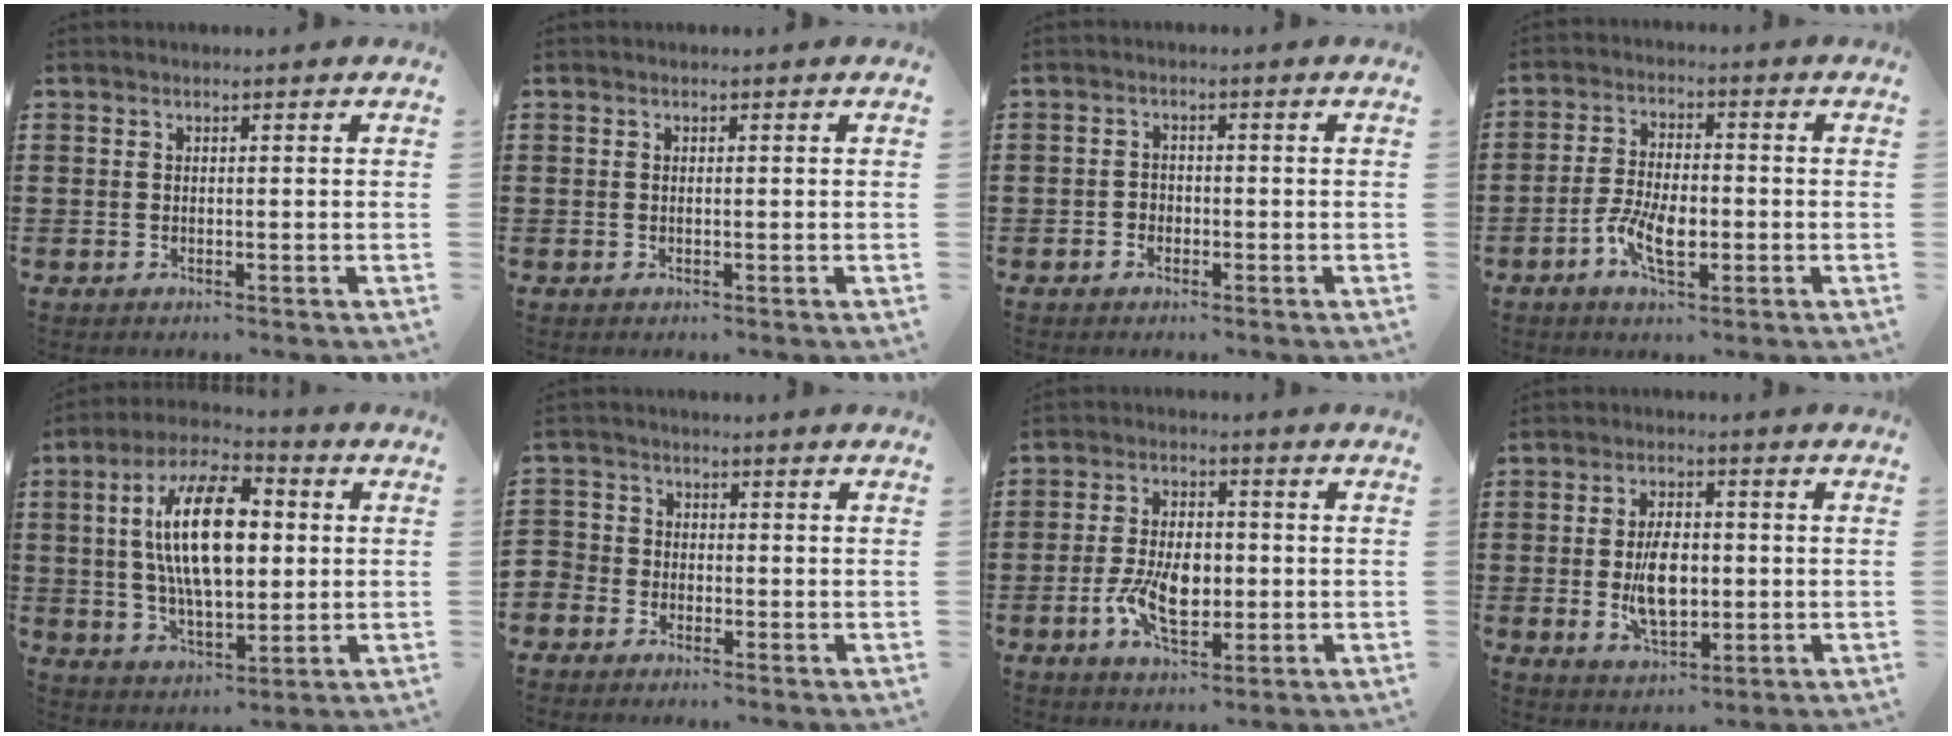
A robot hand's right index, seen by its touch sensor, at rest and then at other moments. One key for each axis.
{"total": 0.0}
{"total": 1.5, "fx": -1.0, "fy": 1.1, "fz": 0.4, "tx": -0.011, "ty": -0.001, "tz": -0.021}
{"total": 6.7, "fx": -2.3, "fy": 3.1, "fz": 5.5, "tx": -0.119, "ty": 0.003, "tz": -0.045}
{"total": 14.8, "fx": 2.1, "fy": 6.4, "fz": 13.2, "tx": -0.256, "ty": 0.007, "tz": 0.028}
{"total": 2.6, "fx": -2.0, "fy": 1.7, "fz": -0.1, "tx": -0.017, "ty": 0.001, "tz": -0.049}
{"total": 8.3, "fx": -1.5, "fy": 4.7, "fz": 6.7, "tx": -0.136, "ty": 0.001, "tz": -0.031}
{"total": 7.5, "fx": -0.8, "fy": 4.1, "fz": 6.3, "tx": -0.117, "ty": -0.006, "tz": -0.019}